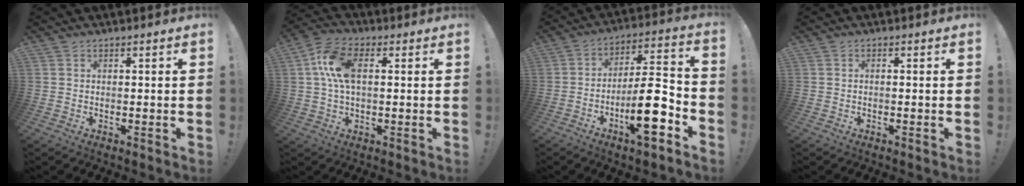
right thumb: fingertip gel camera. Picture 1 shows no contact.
{"total": 10.8, "force": [2.0, 6.0, 8.8], "torque": [-0.172, 0.006, 0.037]}
{"total": 16.4, "force": [-6.4, 4.7, 14.4], "torque": [-0.220, 0.037, -0.102]}
{"total": 0.7, "force": [-0.6, 0.0, 0.5], "torque": [-0.012, 0.001, -0.010]}